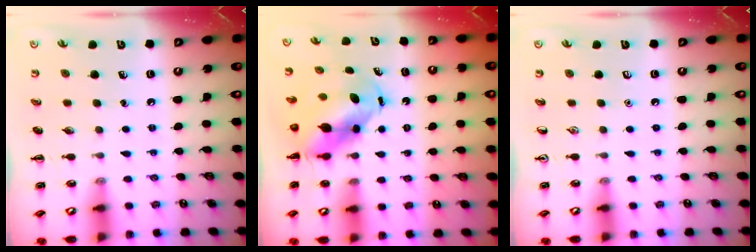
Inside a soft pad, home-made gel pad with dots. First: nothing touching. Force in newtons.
{"total": 6.6, "press": 6.3, "slide": 1.8}
{"total": 0.0}